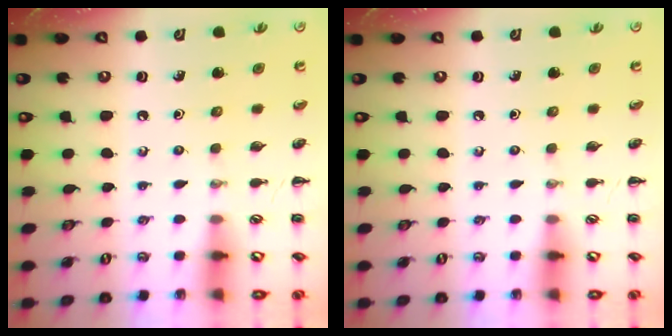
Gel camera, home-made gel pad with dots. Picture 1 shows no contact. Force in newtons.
{"total": 0.0}